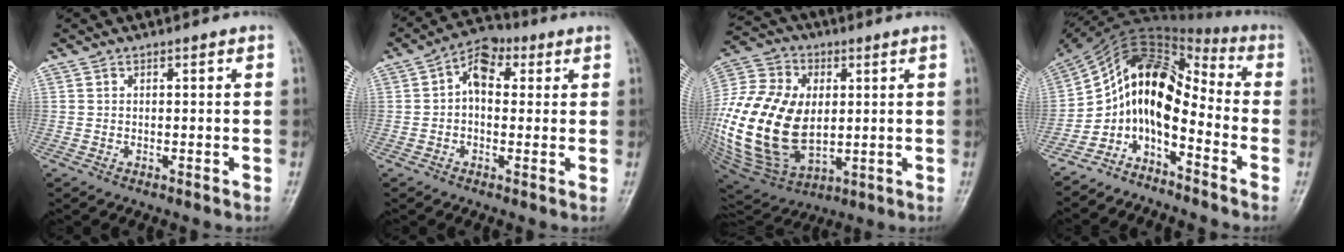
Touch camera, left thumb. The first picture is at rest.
{"total": 7.1, "force": [1.6, 4.8, 4.9], "torque": [-0.060, 0.018, 0.015]}
{"total": 27.6, "force": [0.3, 17.9, 21.0], "torque": [-0.452, -0.016, 0.024]}
{"total": 13.1, "force": [-5.1, 7.3, 9.6], "torque": [-0.149, 0.099, -0.108]}